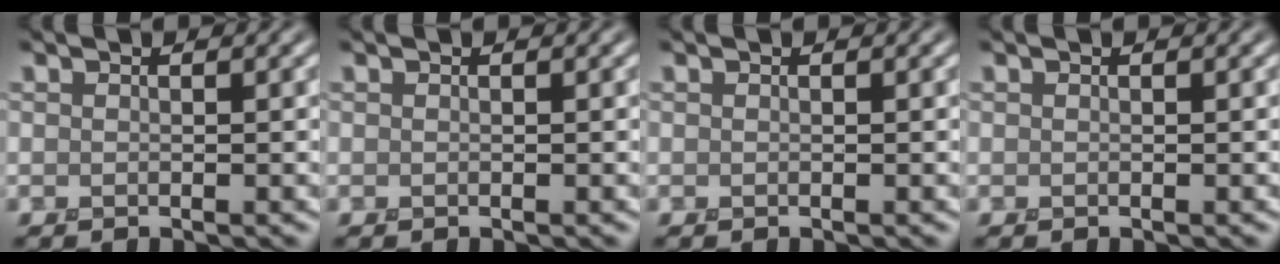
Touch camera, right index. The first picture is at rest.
{"total": 0.0}
{"total": 0.0}
{"total": 0.0}